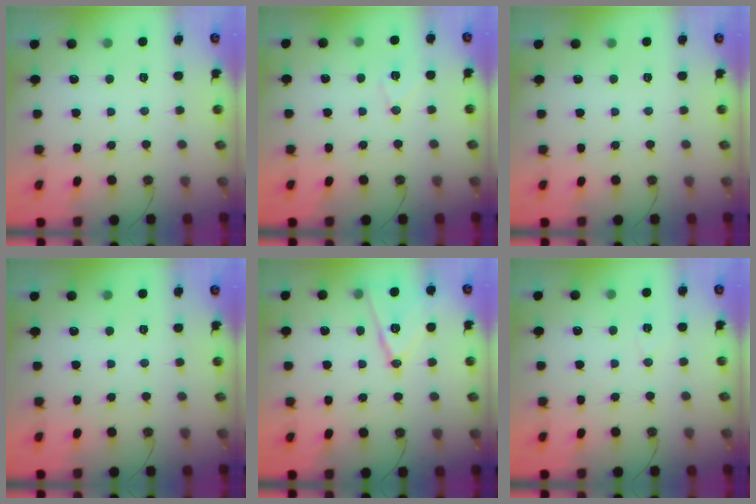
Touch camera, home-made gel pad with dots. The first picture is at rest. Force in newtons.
{"total": 6.8, "press": 6.7, "slide": 1.1}
{"total": 0.0}
{"total": 0.0}
{"total": 13.4, "press": 13.0, "slide": 3.4}
{"total": 5.6, "press": 5.4, "slide": 1.5}